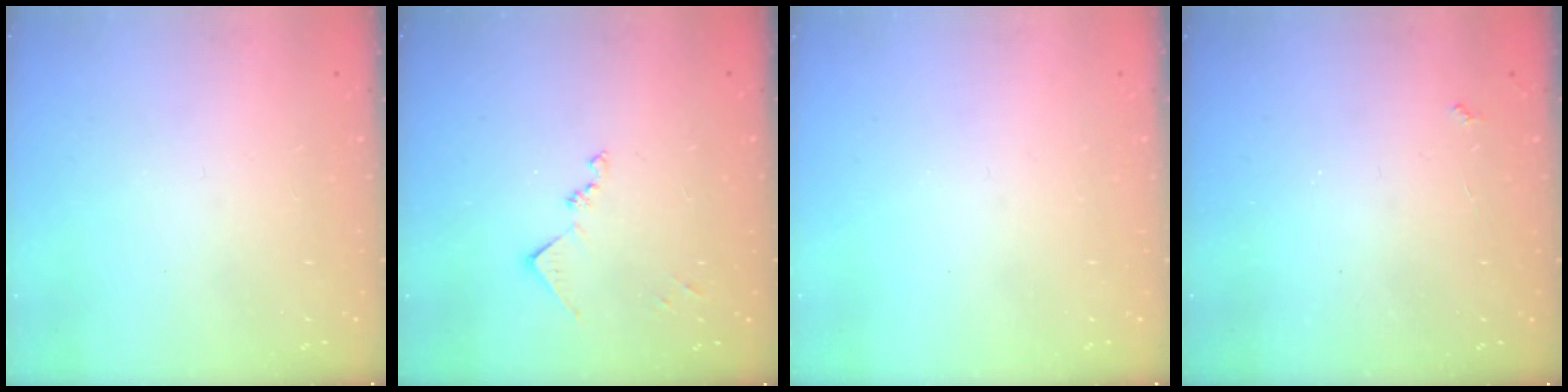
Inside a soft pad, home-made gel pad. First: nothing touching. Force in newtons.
{"total": 8.9, "press": 8.9, "slide": 0.6}
{"total": 0.0}
{"total": 2.2, "press": 2.1, "slide": 0.4}